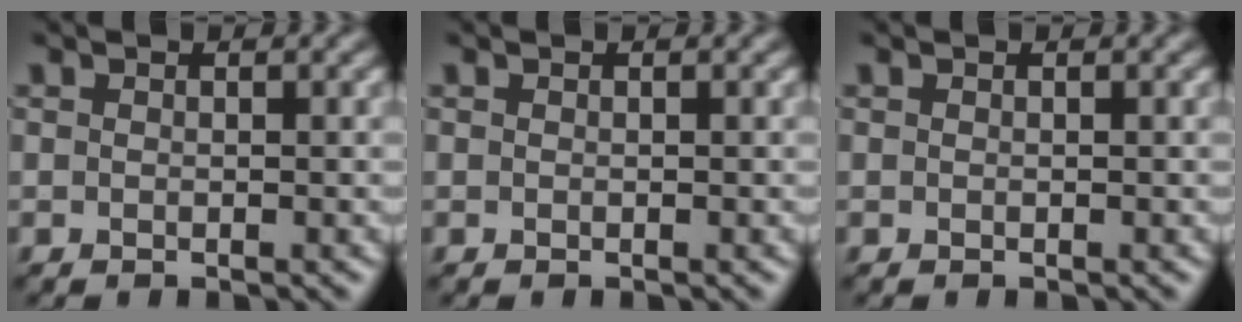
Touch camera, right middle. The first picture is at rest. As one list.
[{"total": 0.0}, {"total": 0.0}]